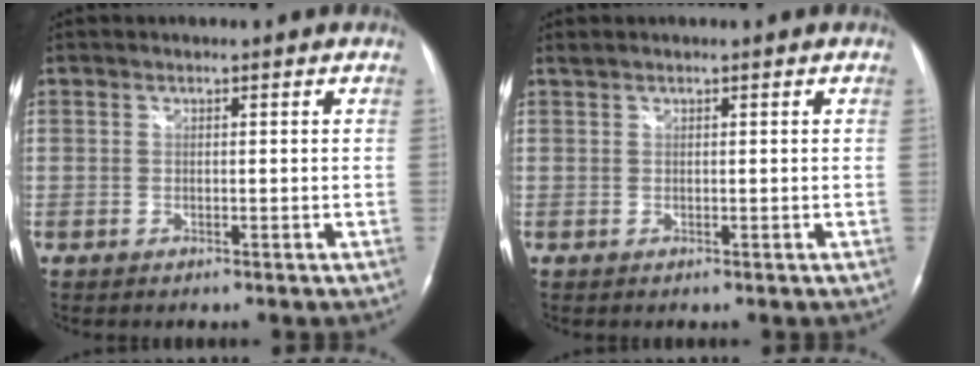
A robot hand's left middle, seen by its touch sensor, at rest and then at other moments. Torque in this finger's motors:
{"motor_torque": [0.13, -0.02, -0.06, 0.01]}